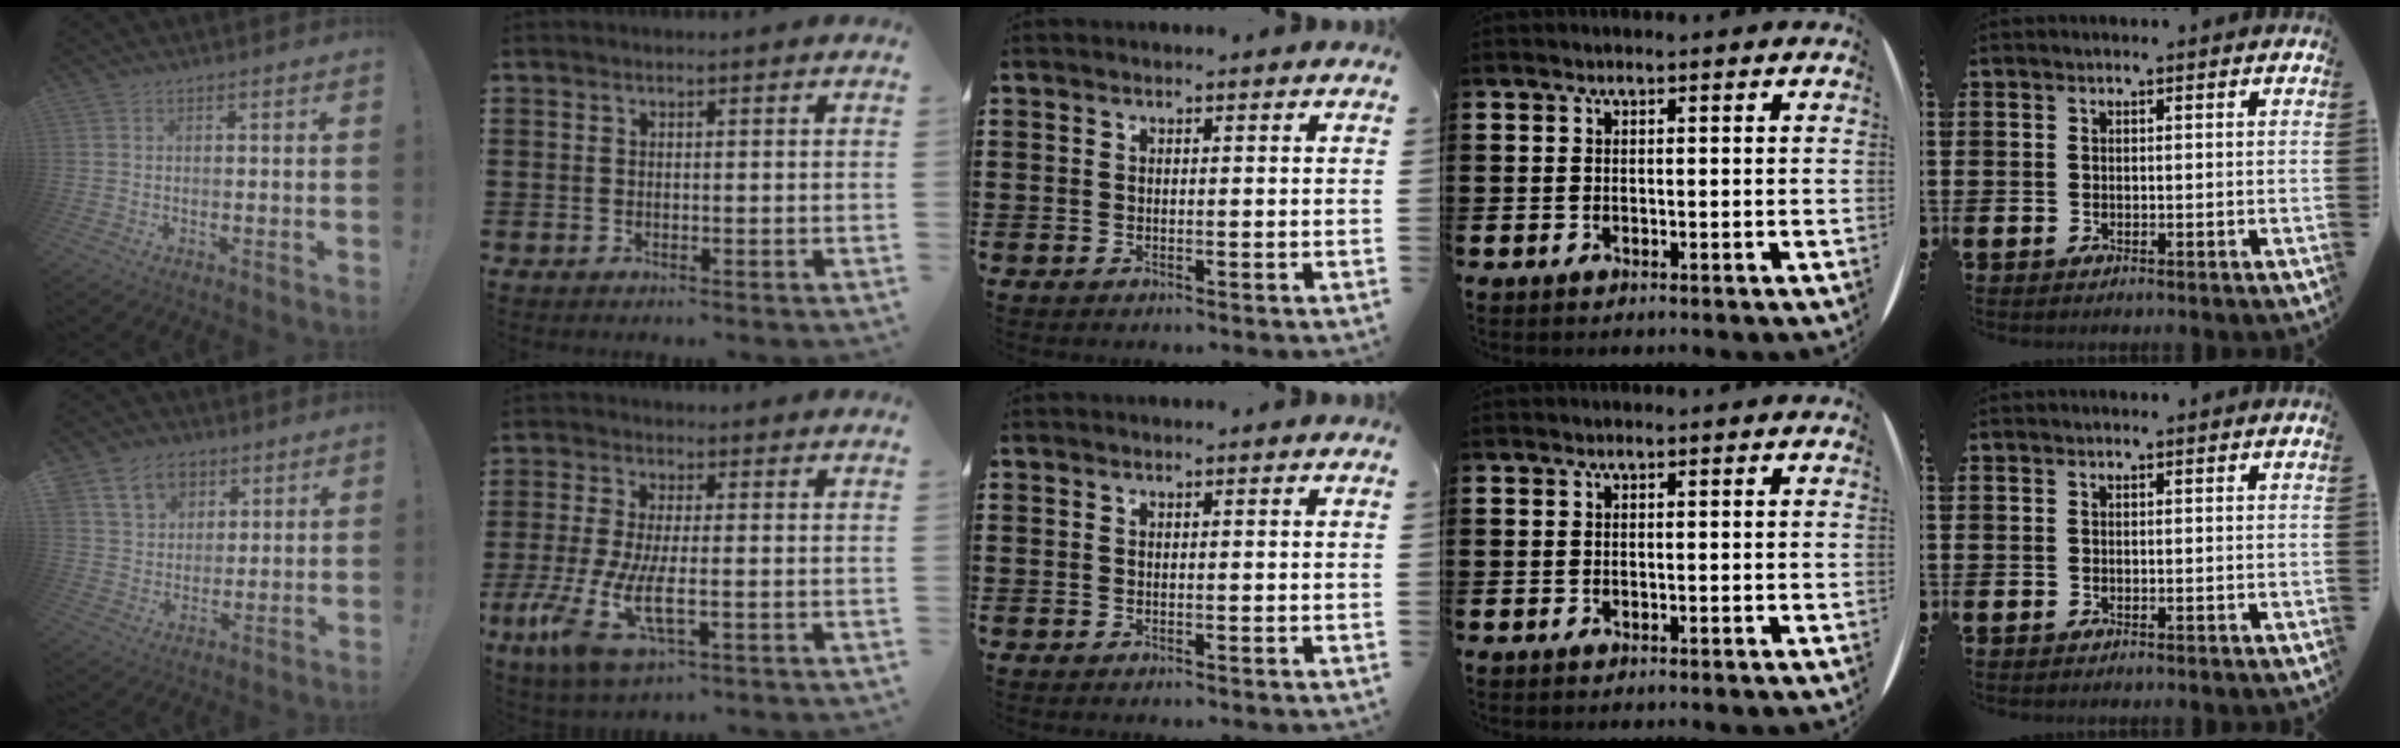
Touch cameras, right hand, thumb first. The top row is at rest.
{"thumb": {"total": 12.6, "force": [6.4, 9.6, 5.1], "torque": [-0.074, -0.026, 0.126]}, "index": {"total": 9.1, "force": [-3.2, 2.4, 8.2], "torque": [-0.190, -0.022, -0.059]}}